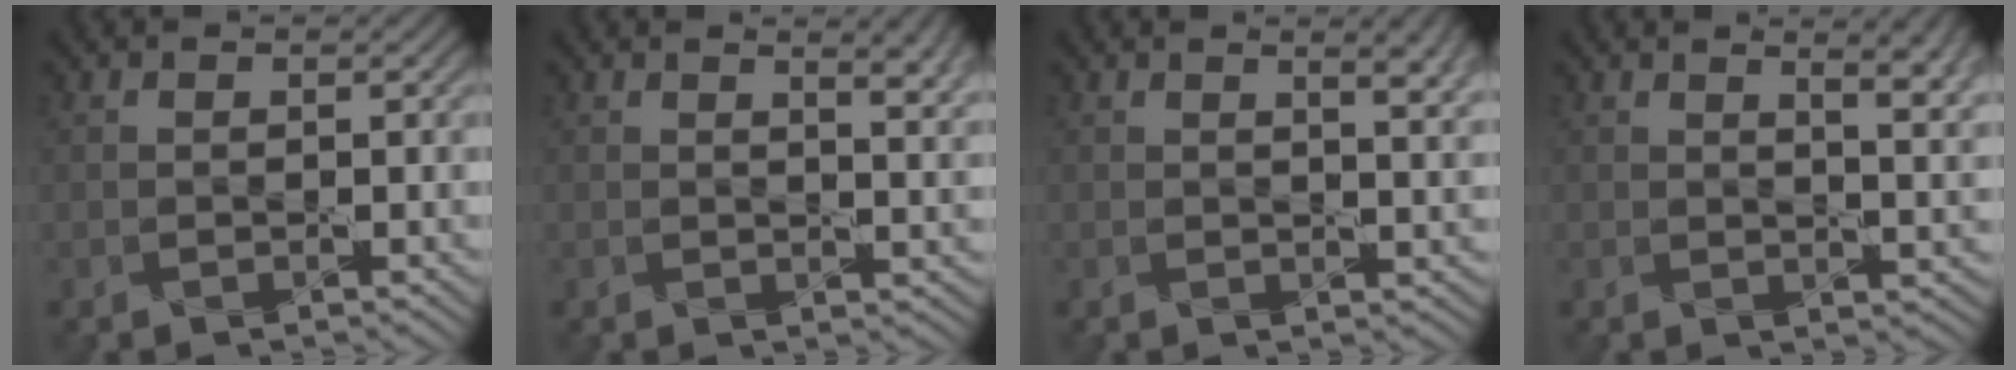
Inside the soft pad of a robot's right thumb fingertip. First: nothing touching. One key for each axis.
{"total": 5.0, "fx": 2.6, "fy": 1.6, "fz": 3.9, "tx": -0.049, "ty": 0.008, "tz": 0.033}
{"total": 4.9, "fx": 2.3, "fy": 1.6, "fz": 4.0, "tx": -0.050, "ty": 0.009, "tz": 0.027}
{"total": 7.4, "fx": 3.6, "fy": 2.6, "fz": 6.0, "tx": -0.058, "ty": 0.018, "tz": 0.040}